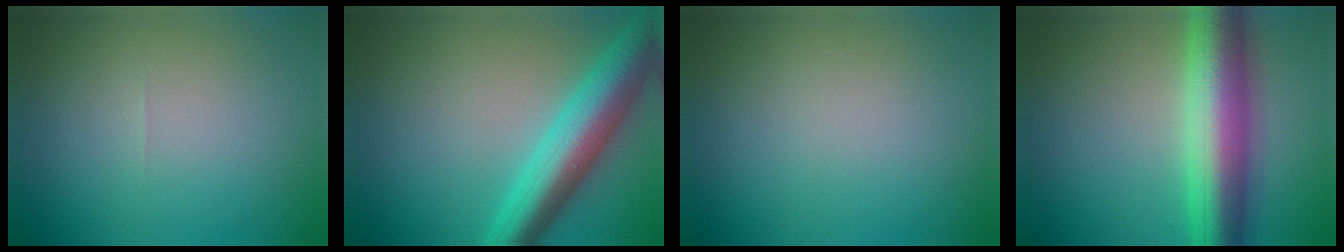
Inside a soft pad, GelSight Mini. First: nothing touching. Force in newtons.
{"total": 7.9, "press": 7.9, "slide": 0.2}
{"total": 0.0}
{"total": 9.6, "press": 9.6, "slide": 0.1}